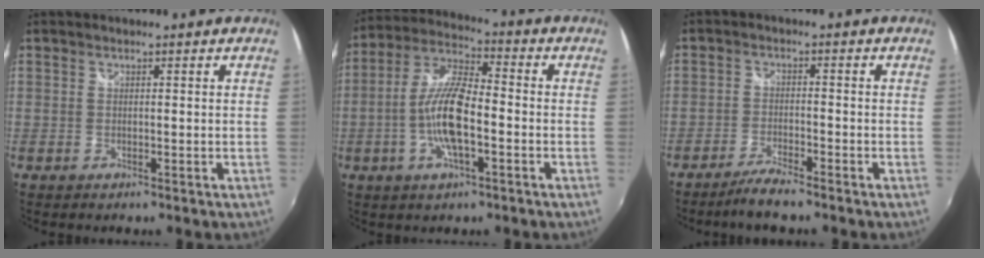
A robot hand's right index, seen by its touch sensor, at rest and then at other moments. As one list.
[{"total": 11.7, "force": [-3.0, 3.5, 10.8], "torque": [-0.225, 0.005, -0.061]}, {"total": 4.6, "force": [-3.9, 0.4, 2.3], "torque": [-0.069, -0.004, -0.078]}]